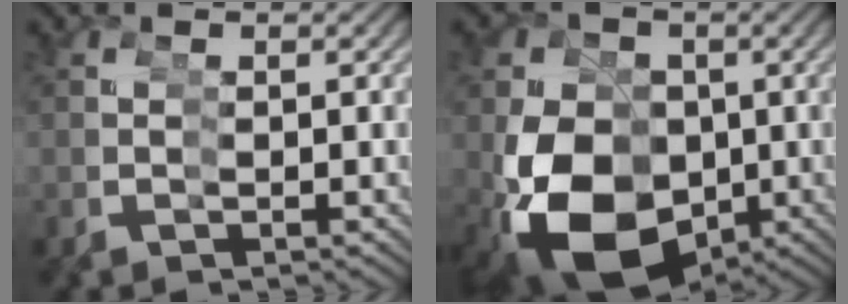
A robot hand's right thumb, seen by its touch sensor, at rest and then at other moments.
{"total": 14.9, "force": [-2.7, 11.7, 8.9], "torque": [-0.181, -0.039, -0.020]}